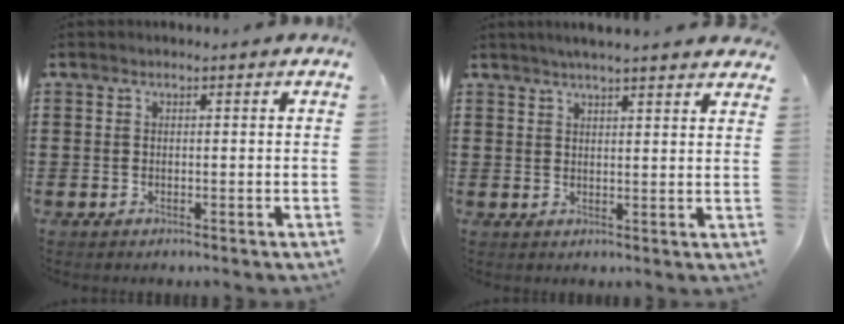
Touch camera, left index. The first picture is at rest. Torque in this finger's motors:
{"motor_torque": [2.14, 0.00, 0.48, 0.05]}